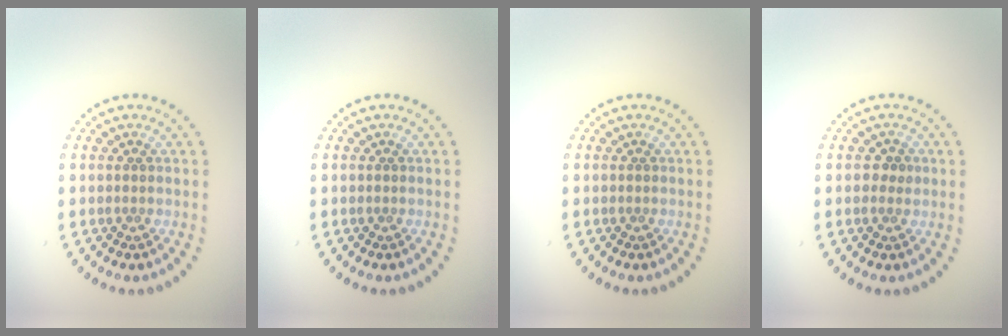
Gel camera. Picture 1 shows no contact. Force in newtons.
{"total": 0.0}
{"total": 0.0}
{"total": 1.3, "press": 1.2, "slide": 0.3}